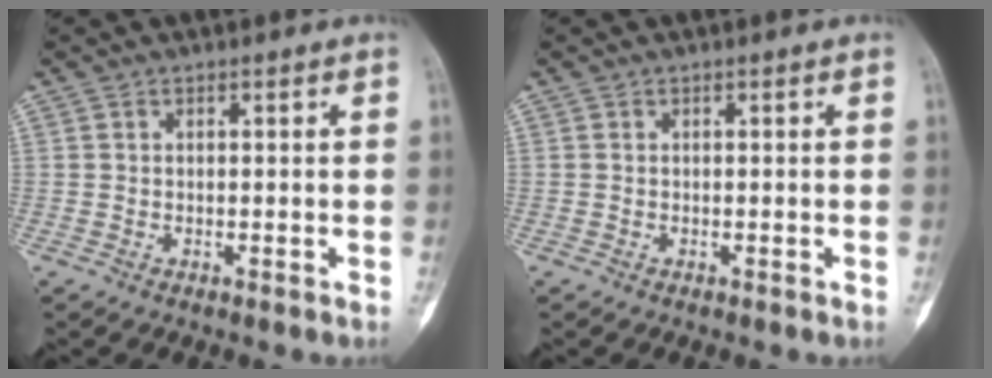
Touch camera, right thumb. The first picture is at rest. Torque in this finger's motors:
{"motor_torque": [0.19, 0.10, 0.06, -0.10, -0.02]}